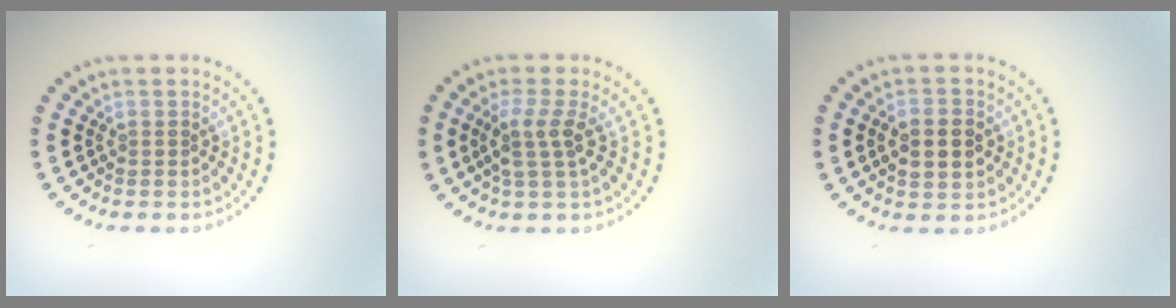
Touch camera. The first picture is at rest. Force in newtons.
{"total": 2.6, "press": 2.0, "slide": 1.5}
{"total": 4.0, "press": 4.0, "slide": 0.2}